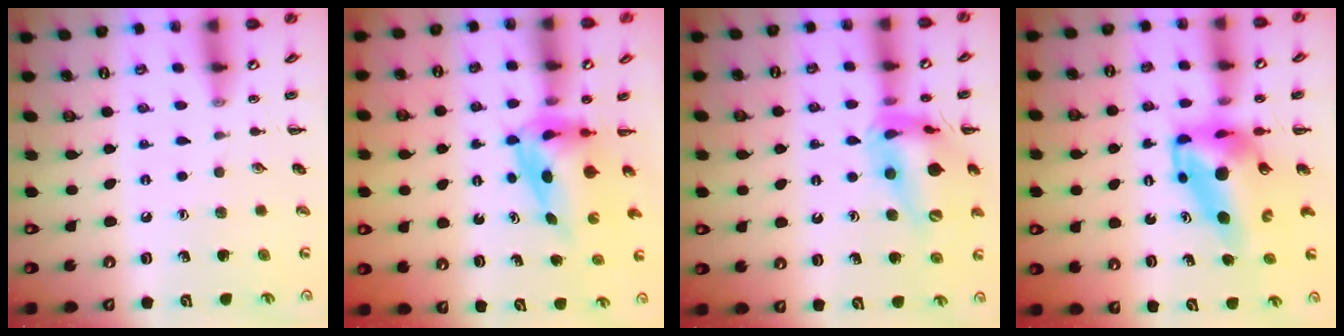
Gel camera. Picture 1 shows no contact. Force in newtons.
{"total": 4.0, "press": 3.9, "slide": 0.7}
{"total": 18.1, "press": 17.9, "slide": 2.2}
{"total": 8.0, "press": 7.6, "slide": 2.5}